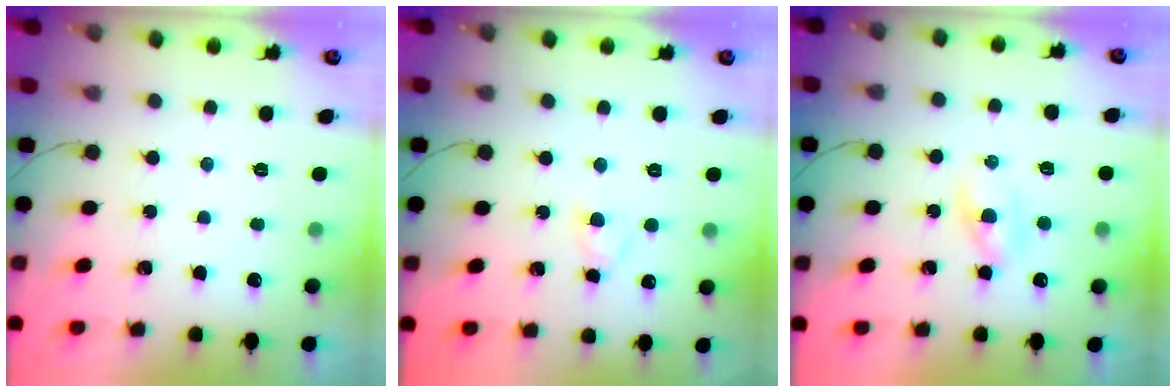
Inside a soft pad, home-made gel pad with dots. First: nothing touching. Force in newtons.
{"total": 2.8, "press": 2.6, "slide": 1.1}
{"total": 3.6, "press": 3.4, "slide": 1.0}